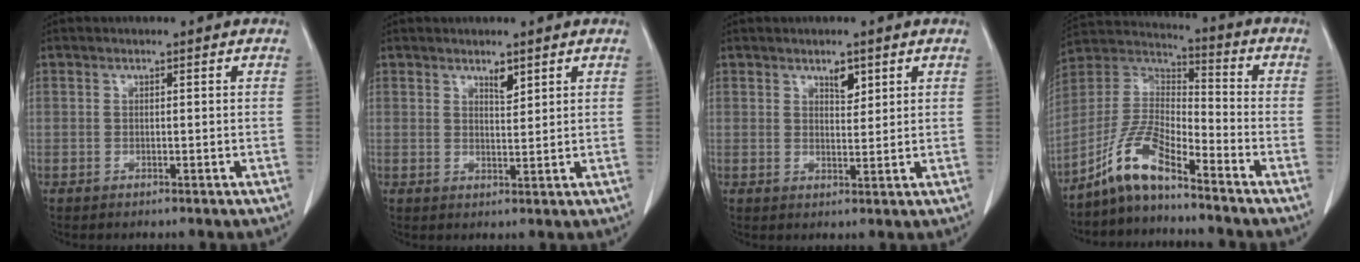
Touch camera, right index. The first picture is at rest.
{"total": 2.0, "force": [1.5, 0.6, 1.2], "torque": [-0.022, -0.005, 0.028]}
{"total": 2.5, "force": [1.6, 1.1, 1.5], "torque": [-0.023, -0.005, 0.028]}
{"total": 9.4, "force": [-7.3, 2.0, 5.6], "torque": [-0.132, 0.020, -0.143]}